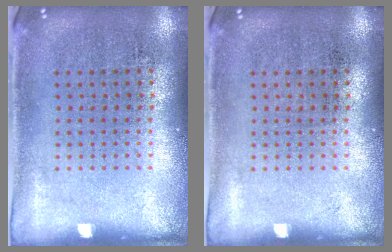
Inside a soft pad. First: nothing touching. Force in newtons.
{"total": 0.0}